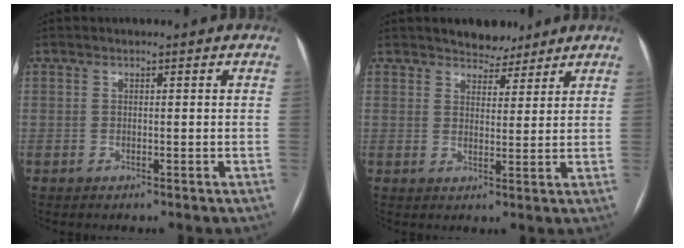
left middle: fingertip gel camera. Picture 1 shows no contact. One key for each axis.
{"total": 4.5, "fx": 3.9, "fy": 2.1, "fz": 1.0, "tx": -0.007, "ty": -0.001, "tz": 0.060}